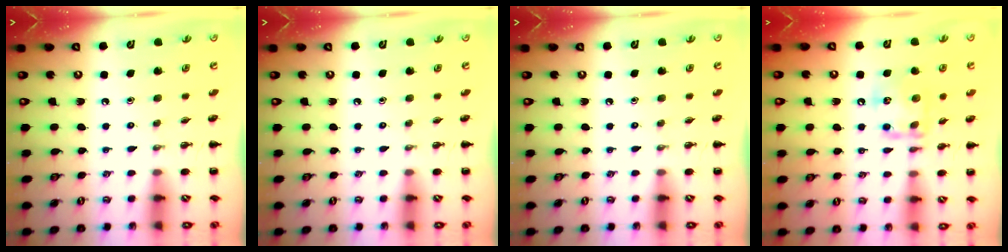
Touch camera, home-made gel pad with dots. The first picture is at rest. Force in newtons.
{"total": 0.0}
{"total": 0.0}
{"total": 13.4, "press": 13.3, "slide": 1.3}